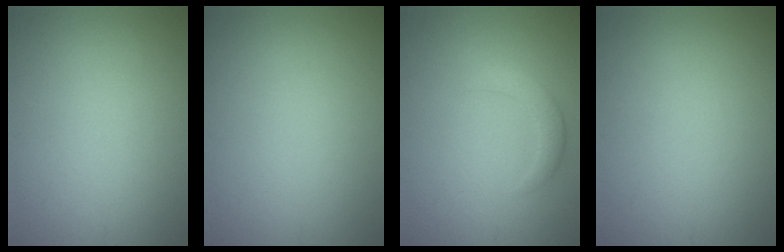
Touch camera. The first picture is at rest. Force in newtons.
{"total": 0.0}
{"total": 2.0, "press": 1.9, "slide": 0.2}
{"total": 0.0}